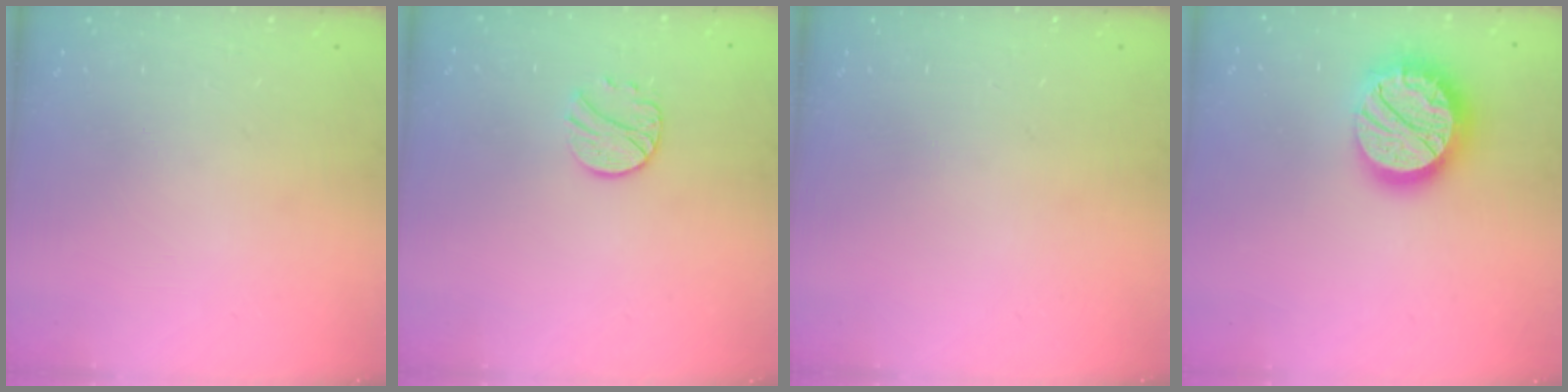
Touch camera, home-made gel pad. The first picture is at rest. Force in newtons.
{"total": 9.3, "press": 9.3, "slide": 0.6}
{"total": 0.0}
{"total": 19.0, "press": 18.9, "slide": 1.4}